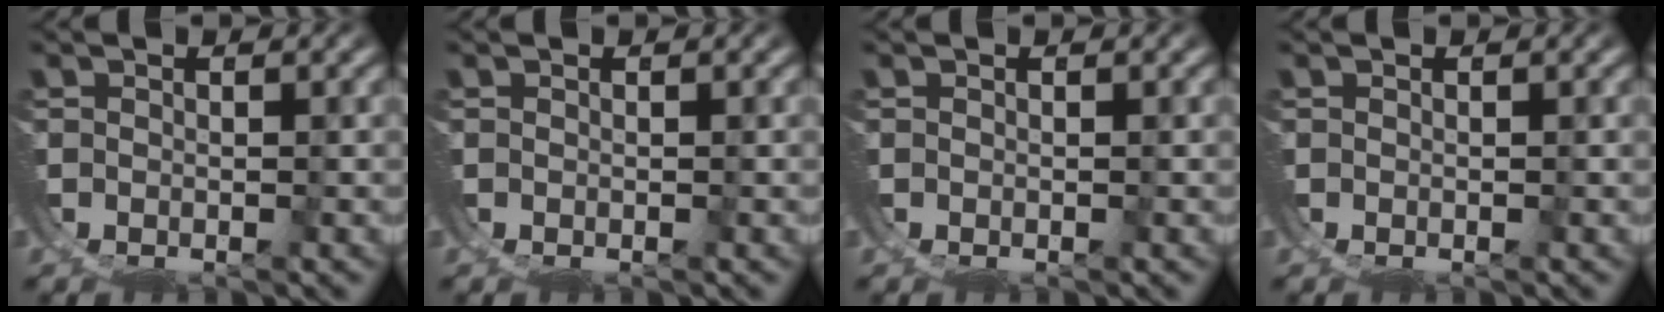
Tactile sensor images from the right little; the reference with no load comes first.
{"total": 0.0}
{"total": 0.0}
{"total": 0.0}